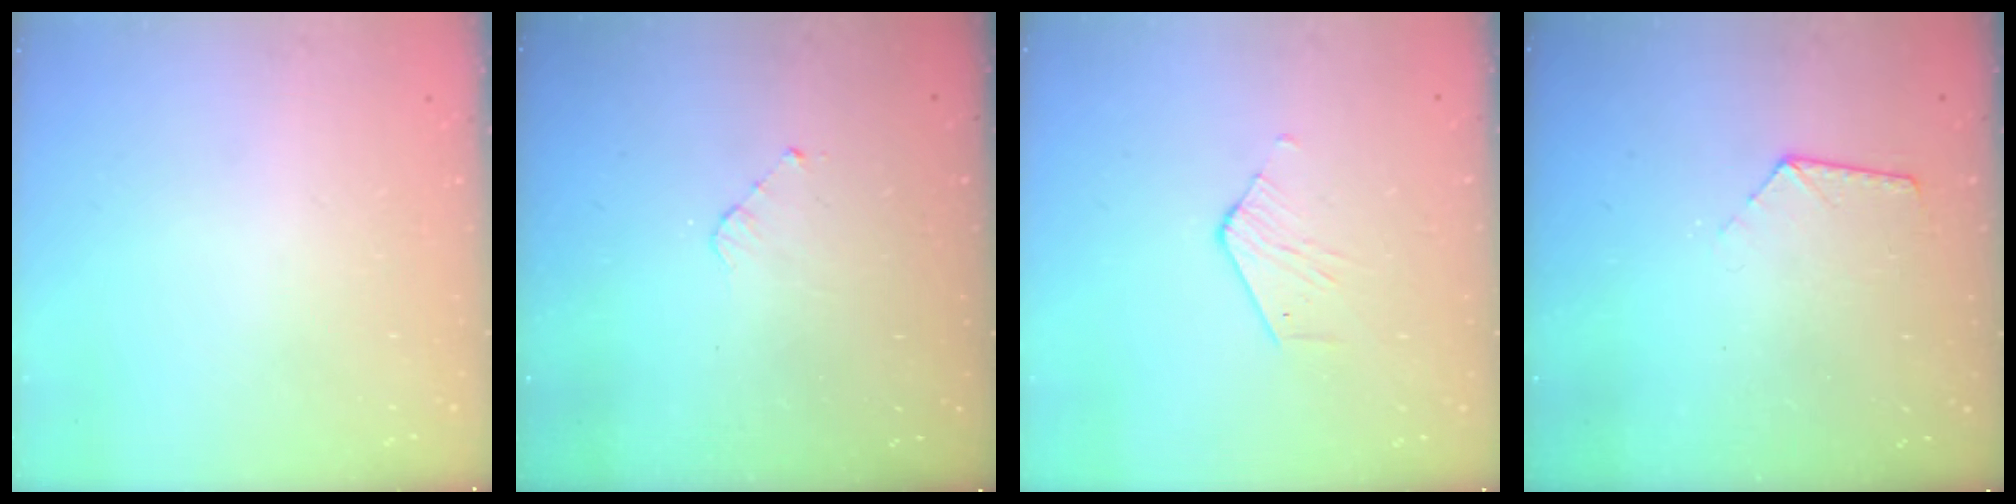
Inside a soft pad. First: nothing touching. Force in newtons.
{"total": 3.0, "press": 2.9, "slide": 0.2}
{"total": 2.4, "press": 2.4, "slide": 0.2}
{"total": 6.5, "press": 6.5, "slide": 0.5}